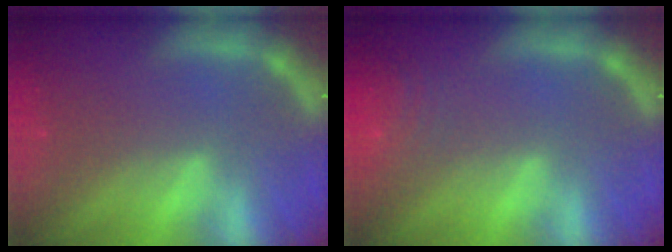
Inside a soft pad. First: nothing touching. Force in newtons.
{"total": 6.0}